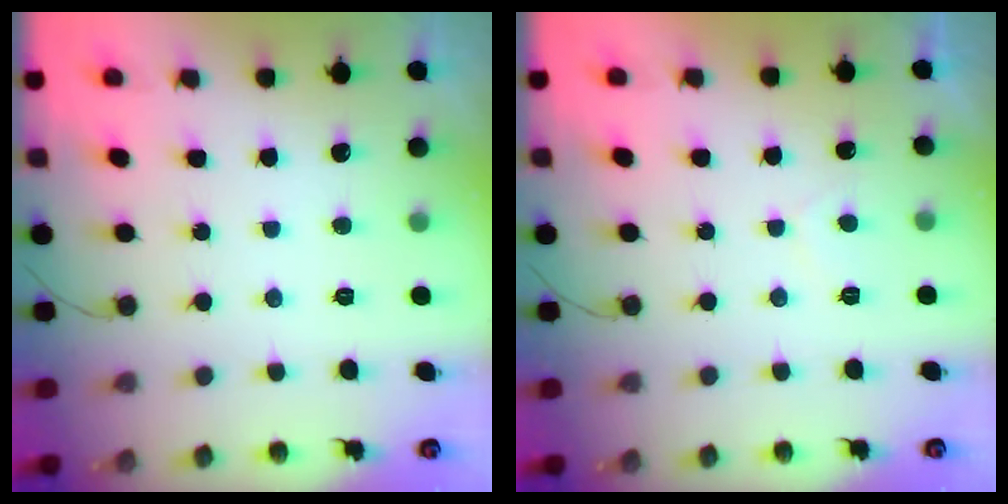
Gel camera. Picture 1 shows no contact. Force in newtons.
{"total": 0.9, "press": 0.7, "slide": 0.6}